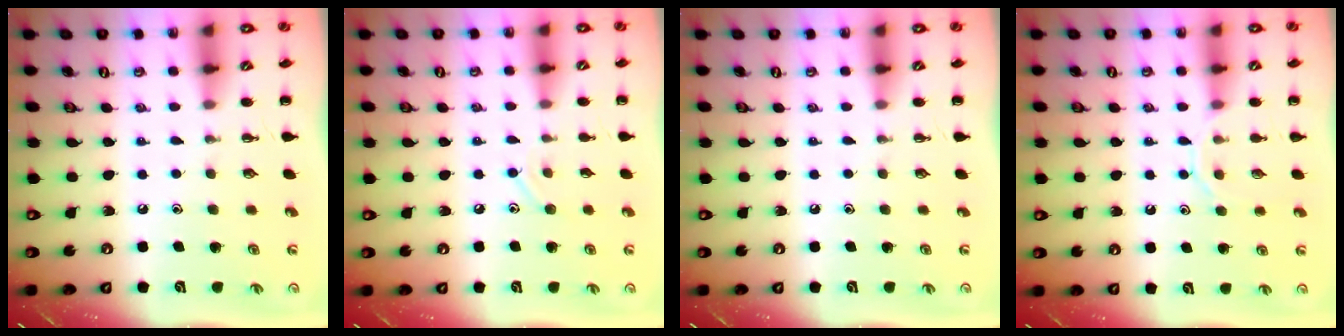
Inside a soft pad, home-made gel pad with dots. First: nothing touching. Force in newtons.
{"total": 6.6, "press": 6.2, "slide": 2.1}
{"total": 0.0}
{"total": 8.3, "press": 8.2, "slide": 1.3}